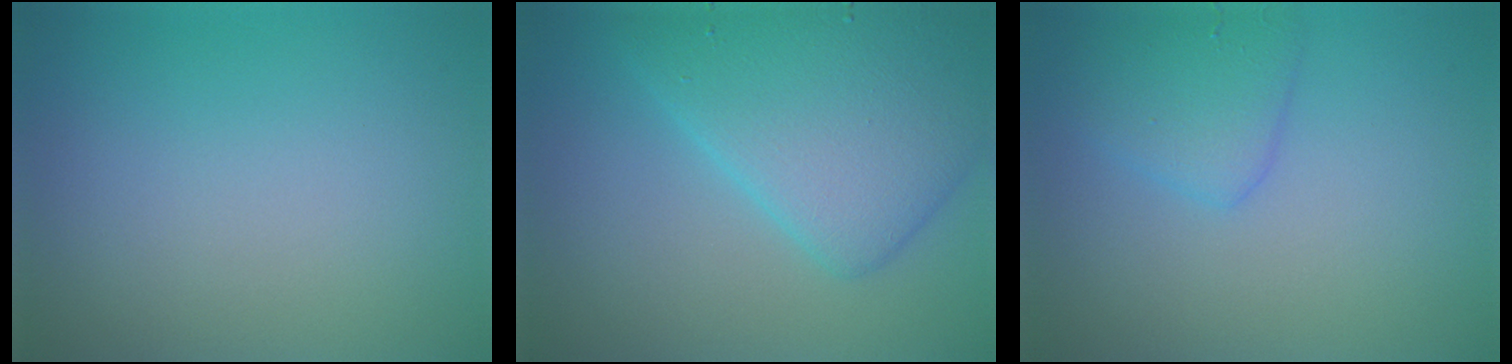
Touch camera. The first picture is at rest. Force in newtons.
{"total": 7.6, "press": 7.6, "slide": 0.1}
{"total": 2.6, "press": 2.6, "slide": 0.2}